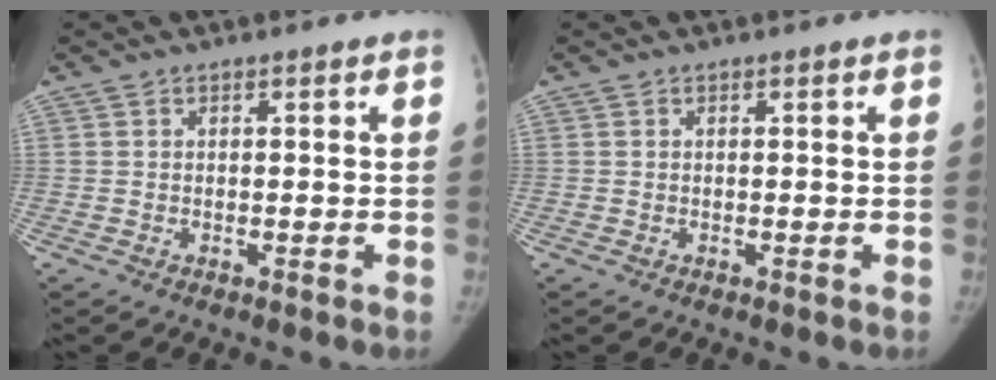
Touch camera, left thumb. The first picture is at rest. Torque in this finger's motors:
{"motor_torque": [-0.01, -0.02, 0.16, 0.00, 0.00]}